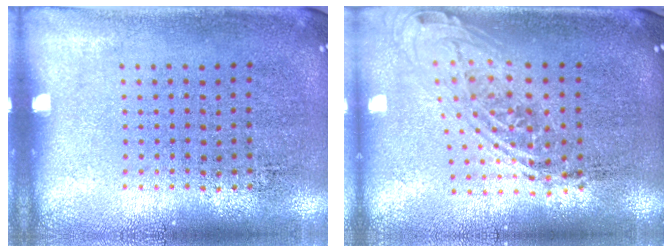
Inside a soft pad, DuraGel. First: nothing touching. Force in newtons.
{"total": 1.9, "press": 1.5, "slide": 1.3}